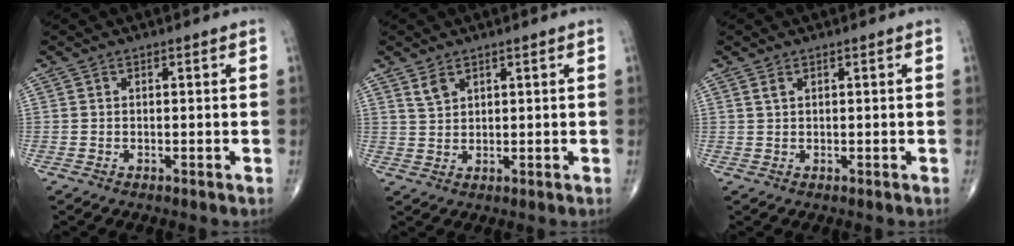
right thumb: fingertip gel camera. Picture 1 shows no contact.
{"total": 2.6, "force": [1.8, 1.4, 1.3], "torque": [-0.021, -0.007, 0.042]}
{"total": 0.9, "force": [0.6, 0.4, 0.6], "torque": [-0.012, 0.005, 0.013]}